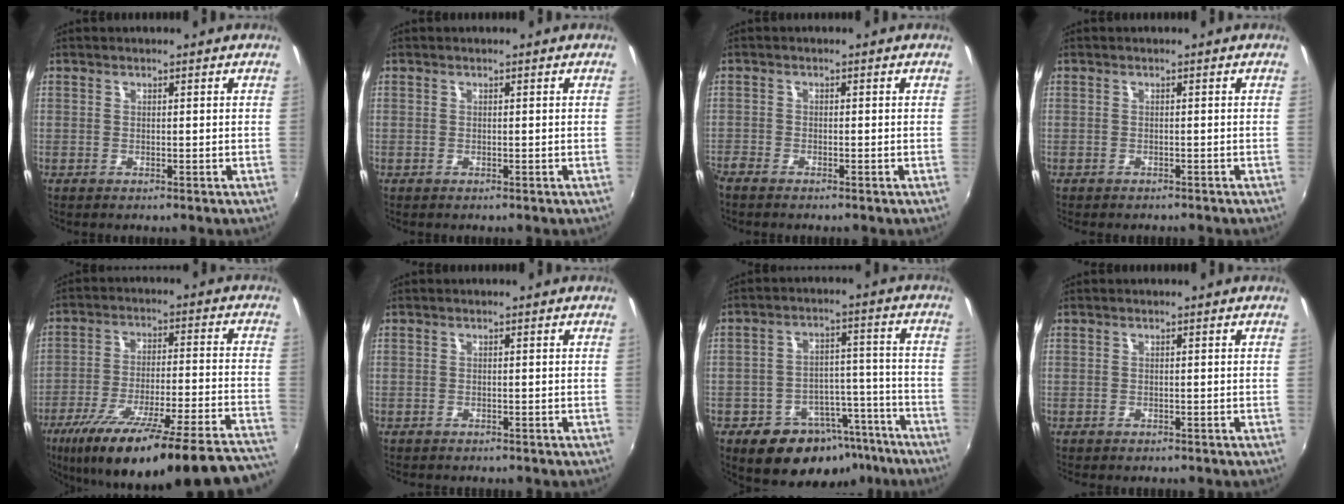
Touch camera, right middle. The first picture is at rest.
{"total": 0.0}
{"total": 2.4, "force": [-2.2, 0.7, 0.7], "torque": [-0.023, -0.011, -0.044]}
{"total": 1.9, "force": [-1.7, 0.6, 0.5], "torque": [-0.014, -0.011, -0.023]}
{"total": 31.7, "force": [-26.8, 2.5, 16.9], "torque": [-0.250, -0.069, -0.386]}
{"total": 2.0, "force": [-1.9, 0.5, 0.5], "torque": [-0.017, -0.011, -0.027]}
{"total": 15.7, "force": [-10.6, 9.5, 6.7], "torque": [-0.125, 0.032, -0.130]}
{"total": 1.6, "force": [-1.5, 0.5, 0.4], "torque": [-0.014, -0.009, -0.020]}